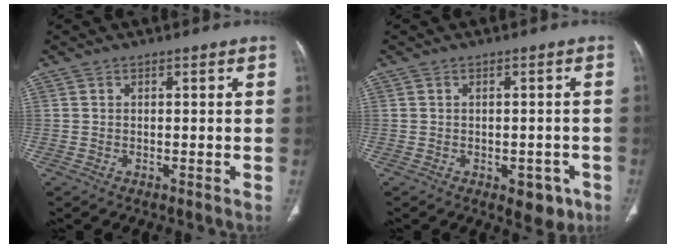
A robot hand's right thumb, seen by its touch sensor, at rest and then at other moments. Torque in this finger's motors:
{"motor_torque": [1.40, 0.48, 0.24, -0.38, 0.20]}